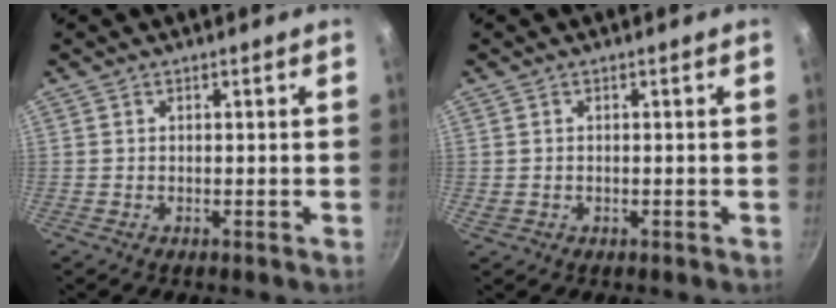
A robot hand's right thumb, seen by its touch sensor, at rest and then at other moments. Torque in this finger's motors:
{"motor_torque": [0.36, 0.49, -0.10, 0.13, -0.01]}